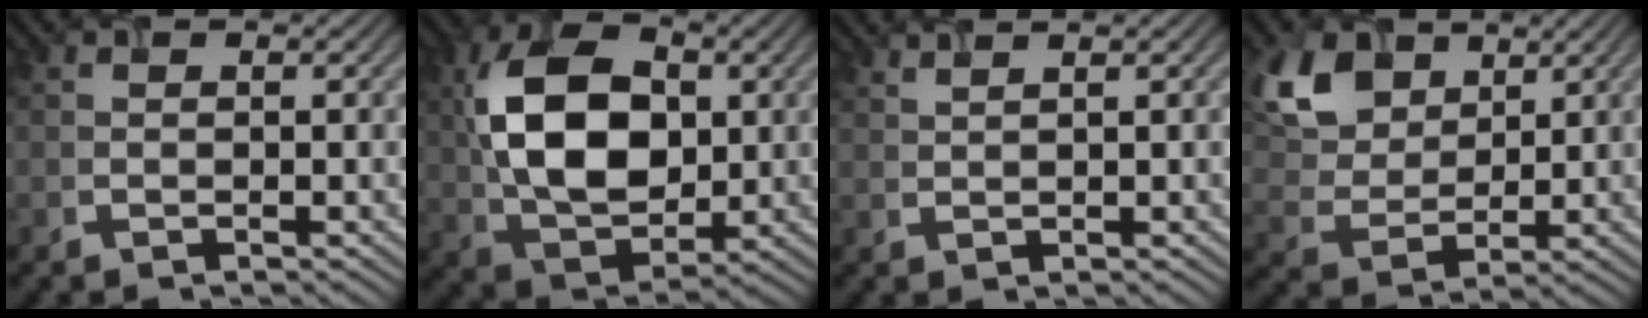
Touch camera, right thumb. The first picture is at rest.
{"total": 12.4, "force": [1.9, 7.8, 9.4], "torque": [-0.197, 0.018, 0.037]}
{"total": 1.3, "force": [1.2, -0.5, 0.4], "torque": [-0.010, 0.010, 0.026]}
{"total": 10.1, "force": [5.4, 6.3, 5.8], "torque": [-0.165, 0.024, 0.104]}